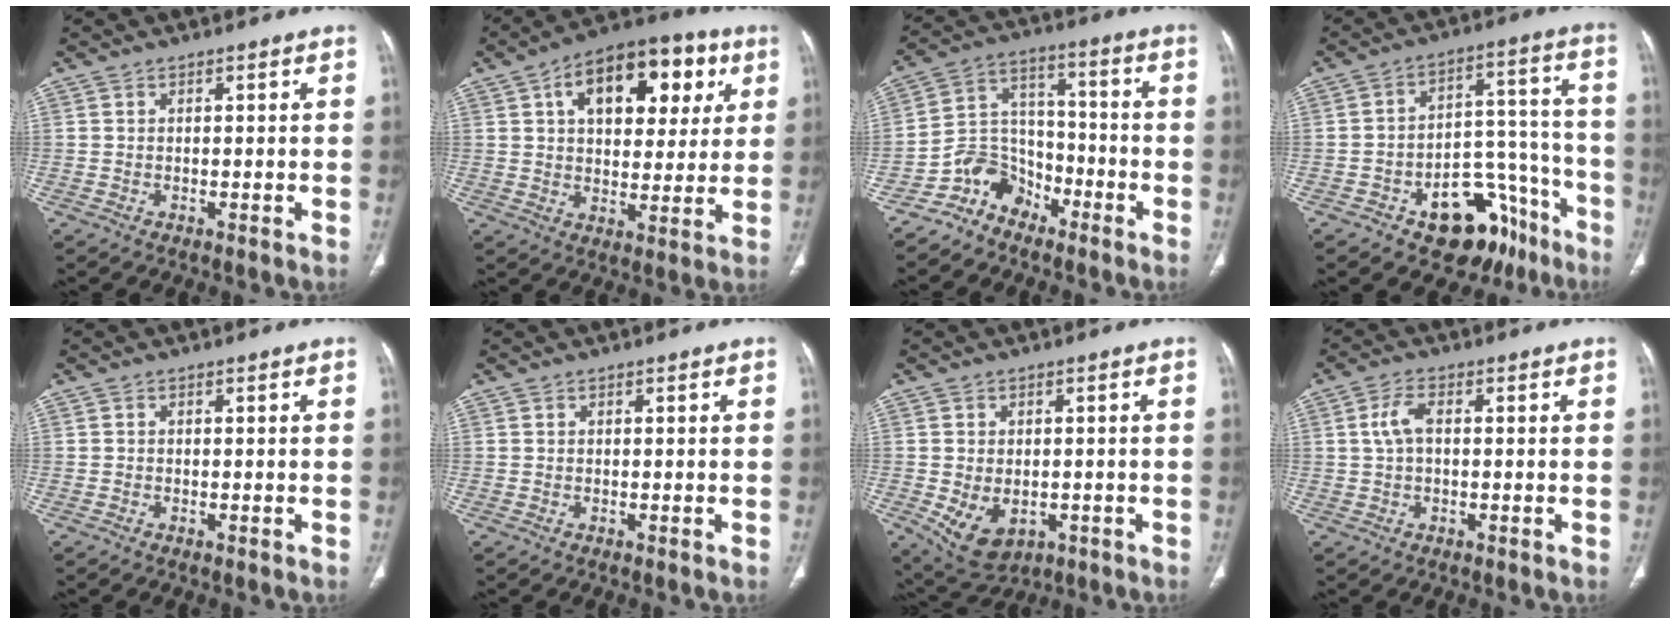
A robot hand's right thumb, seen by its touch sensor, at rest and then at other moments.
{"total": 19.4, "force": [7.1, 11.2, 14.2], "torque": [-0.161, 0.004, 0.102]}
{"total": 7.4, "force": [-5.8, 4.5, 0.7], "torque": [0.012, 0.064, -0.119]}
{"total": 17.2, "force": [-10.1, 9.8, 9.8], "torque": [-0.078, 0.100, -0.140]}
{"total": 0.0}
{"total": 0.0}
{"total": 8.2, "force": [-2.2, 5.6, 5.5], "torque": [-0.084, -0.001, -0.015]}
{"total": 4.0, "force": [0.4, 2.1, 3.3], "torque": [-0.077, 0.011, 0.007]}